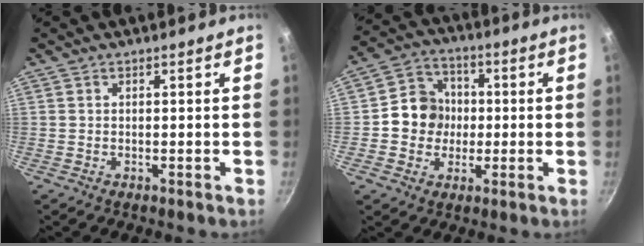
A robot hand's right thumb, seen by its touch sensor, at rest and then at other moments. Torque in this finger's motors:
{"motor_torque": [0.89, 1.45, 0.60, -0.96, 0.04]}